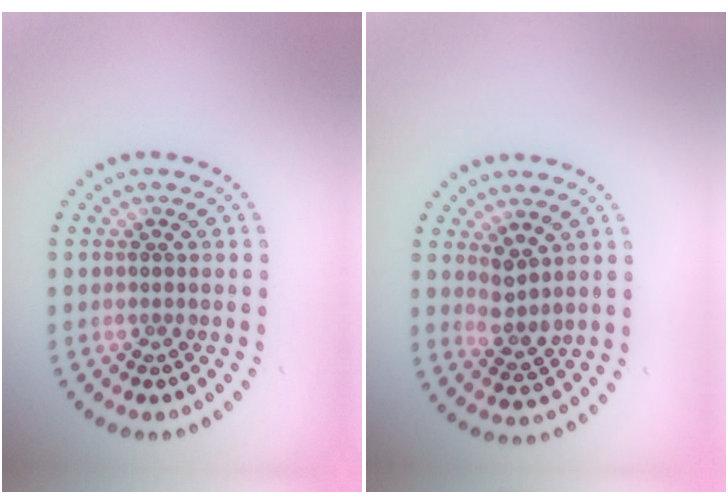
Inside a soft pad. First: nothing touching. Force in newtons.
{"total": 2.3, "press": 1.9, "slide": 1.4}